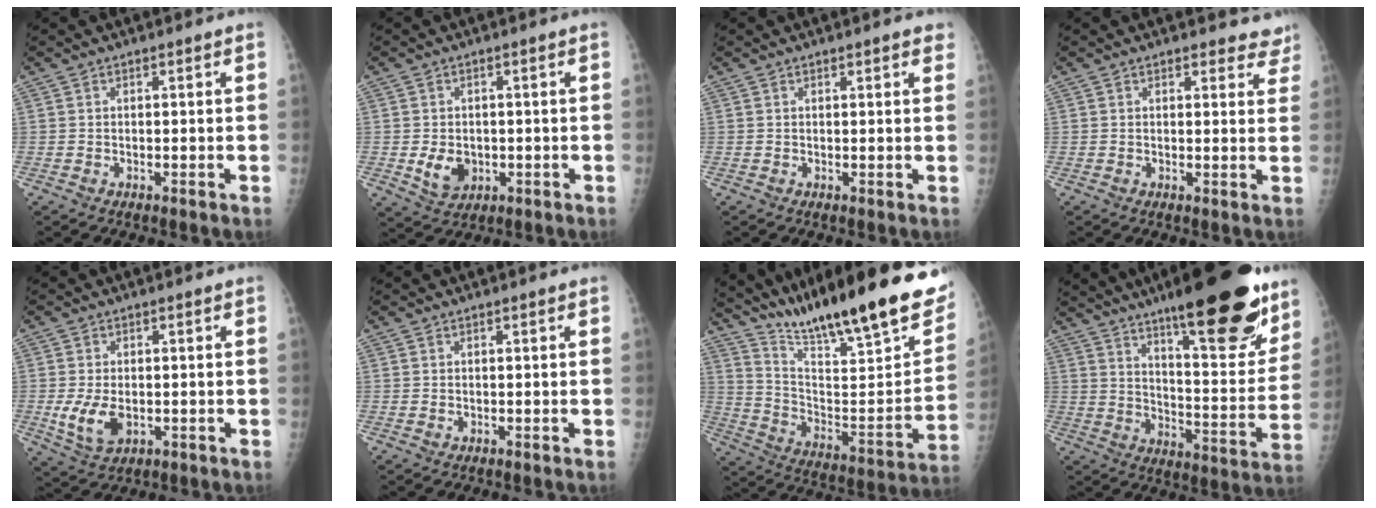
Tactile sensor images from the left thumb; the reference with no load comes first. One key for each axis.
{"total": 5.1, "fx": -0.8, "fy": 4.0, "fz": 3.1, "tx": -0.038, "ty": -0.003, "tz": -0.001}
{"total": 2.6, "fx": 1.8, "fy": 0.6, "fz": 1.7, "tx": -0.010, "ty": 0.001, "tz": 0.020}
{"total": 5.8, "fx": 5.2, "fy": 2.2, "fz": 1.2, "tx": 0.027, "ty": -0.025, "tz": 0.044}
{"total": 6.4, "fx": -1.0, "fy": 3.9, "fz": 5.0, "tx": -0.095, "ty": -0.012, "tz": -0.009}
{"total": 0.8, "fx": 0.3, "fy": 0.4, "fz": 0.6, "tx": -0.010, "ty": 0.001, "tz": 0.007}
{"total": 29.4, "fx": 22.1, "fy": 4.7, "fz": 18.7, "tx": -0.277, "ty": -0.106, "tz": 0.342}
{"total": 26.0, "fx": 16.8, "fy": 6.3, "fz": 18.8, "tx": -0.238, "ty": -0.077, "tz": 0.254}